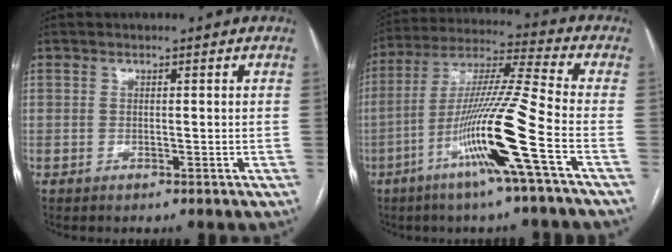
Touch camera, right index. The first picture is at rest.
{"total": 15.9, "force": [-6.2, -1.9, 14.5], "torque": [-0.281, -0.010, -0.119]}